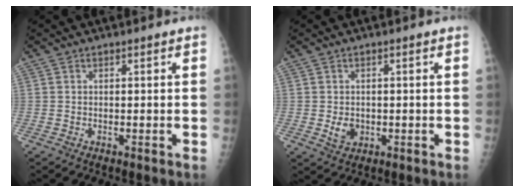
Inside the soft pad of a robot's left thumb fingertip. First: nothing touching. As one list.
[{"total": 3.3, "force": [-0.4, 2.5, 2.0], "torque": [-0.022, 0.000, 0.002]}]